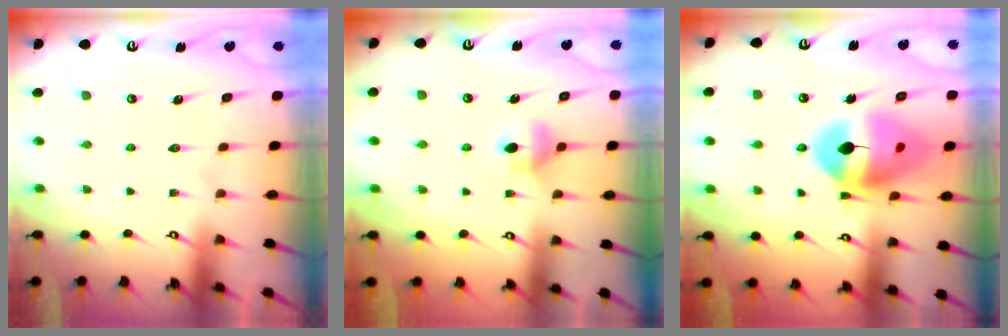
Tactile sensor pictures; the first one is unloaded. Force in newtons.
{"total": 5.4, "press": 5.3, "slide": 0.9}
{"total": 14.0, "press": 13.9, "slide": 1.7}